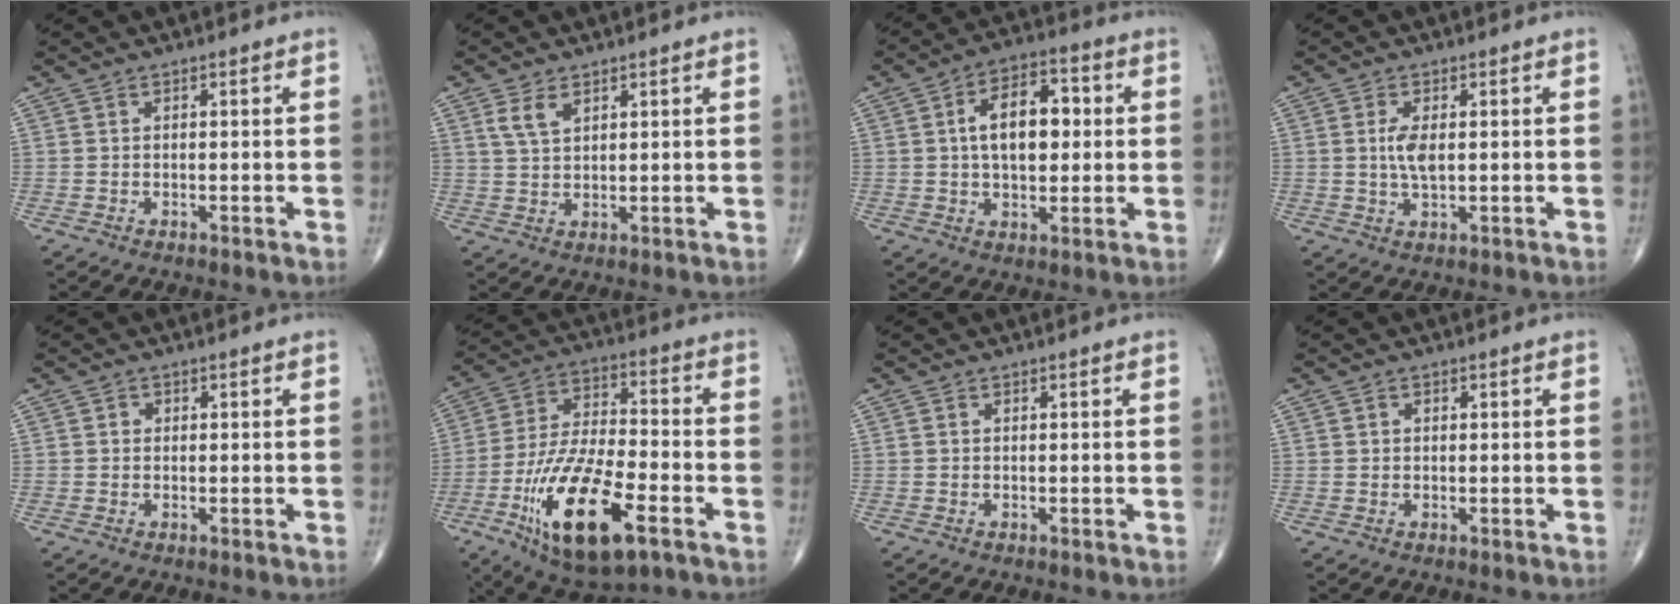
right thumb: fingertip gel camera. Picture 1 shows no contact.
{"total": 4.0, "force": [2.1, 2.2, 2.5], "torque": [-0.045, -0.006, 0.047]}
{"total": 12.0, "force": [1.5, 6.9, 9.7], "torque": [-0.132, 0.017, 0.019]}
{"total": 4.1, "force": [0.4, 1.8, 3.7], "torque": [-0.074, -0.005, 0.010]}
{"total": 1.1, "force": [0.1, 1.1, 0.3], "torque": [0.002, 0.003, 0.000]}
{"total": 20.8, "force": [-8.8, 7.8, 17.1], "torque": [-0.327, 0.022, -0.148]}
{"total": 0.0}
{"total": 0.9, "force": [0.2, 0.8, 0.4], "torque": [-0.001, 0.001, 0.002]}